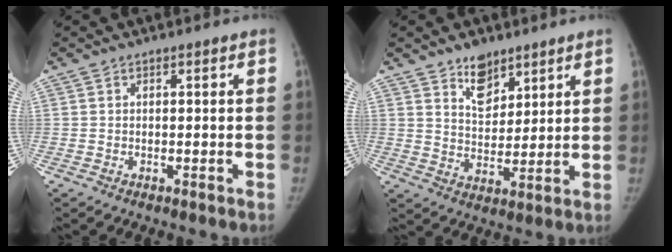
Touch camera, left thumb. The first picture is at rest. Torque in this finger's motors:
{"motor_torque": [0.12, -0.04, 0.86, -0.83, 0.14]}